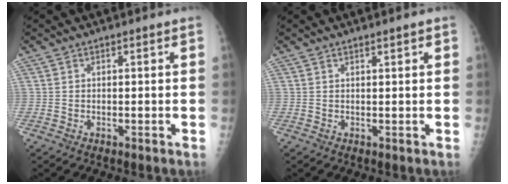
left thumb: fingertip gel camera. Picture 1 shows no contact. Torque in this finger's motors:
{"motor_torque": [-0.34, 0.05, -0.36, -0.09, -0.10]}